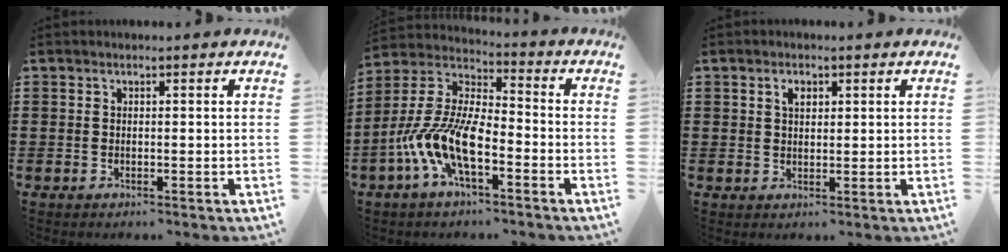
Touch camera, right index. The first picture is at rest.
{"total": 11.3, "force": [-5.3, 3.9, 9.1], "torque": [-0.228, -0.012, -0.108]}
{"total": 2.0, "force": [0.9, 1.2, 1.4], "torque": [-0.030, 0.006, 0.015]}